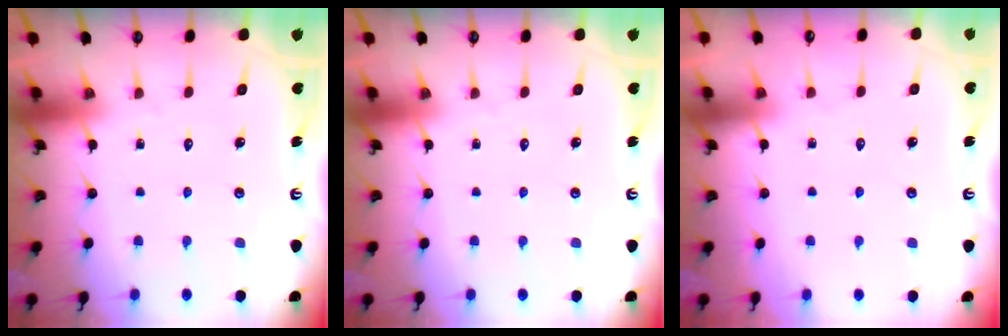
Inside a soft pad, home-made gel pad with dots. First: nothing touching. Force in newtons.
{"total": 0.0}
{"total": 1.6, "press": 1.5, "slide": 0.3}